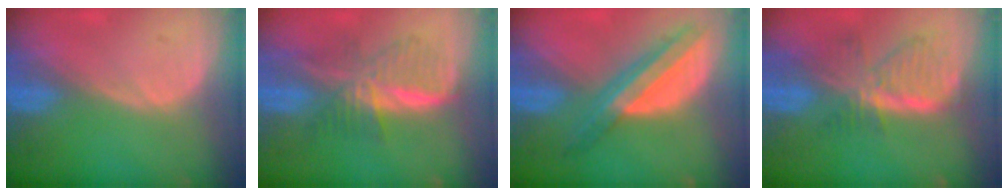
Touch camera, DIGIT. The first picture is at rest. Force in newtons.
{"total": 6.6, "press": 6.6, "slide": 0.0}
{"total": 8.1, "press": 6.8, "slide": 4.3}
{"total": 7.5, "press": 6.8, "slide": 3.1}